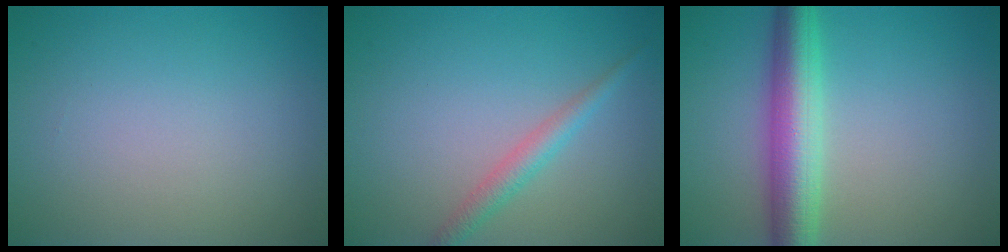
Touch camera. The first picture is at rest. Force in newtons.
{"total": 2.0, "press": 2.0, "slide": 0.0}
{"total": 6.1, "press": 6.1, "slide": 0.1}